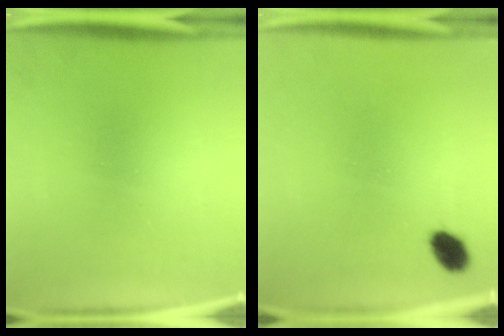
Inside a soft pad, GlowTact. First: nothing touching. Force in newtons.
{"total": 3.6}